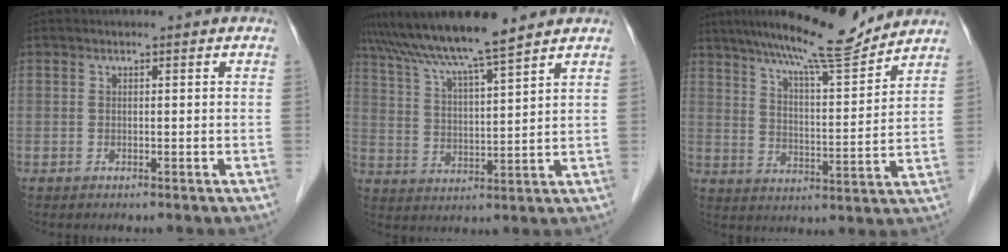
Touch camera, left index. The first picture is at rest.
{"total": 11.6, "force": [9.8, -0.5, 6.2], "torque": [-0.113, 0.019, 0.170]}
{"total": 13.8, "force": [12.2, 0.6, 6.3], "torque": [-0.108, 0.000, 0.192]}